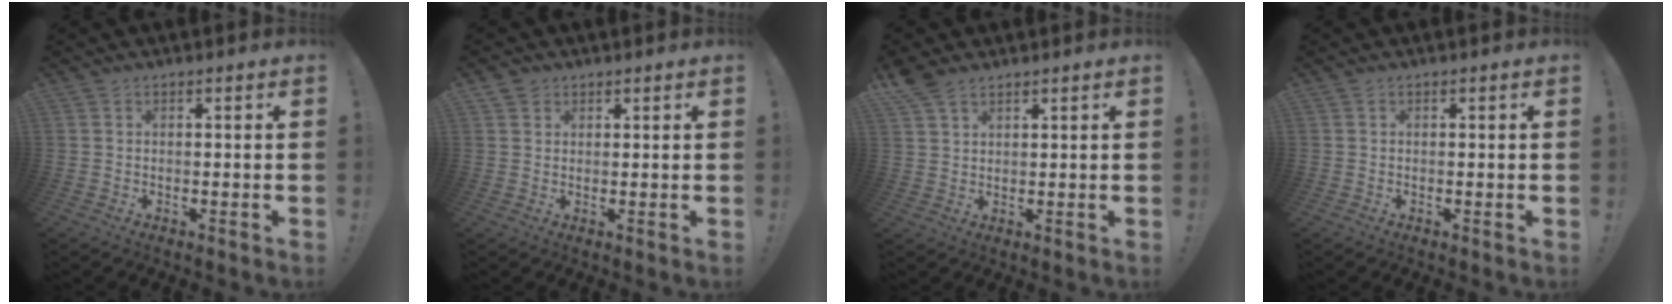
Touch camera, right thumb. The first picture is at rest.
{"total": 2.4, "force": [1.6, 1.9, 0.2], "torque": [0.007, -0.007, 0.027]}
{"total": 5.0, "force": [3.8, 2.1, 2.4], "torque": [-0.038, -0.022, 0.073]}
{"total": 0.0}